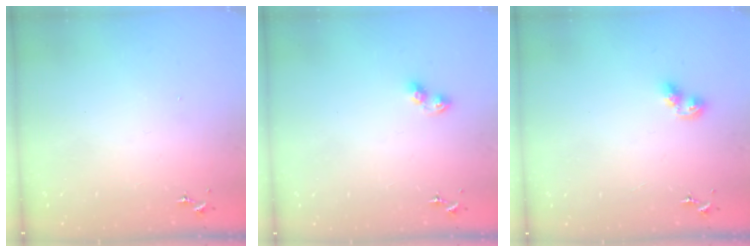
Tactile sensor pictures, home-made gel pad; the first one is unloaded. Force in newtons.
{"total": 4.8, "press": 4.7, "slide": 0.5}
{"total": 6.0, "press": 6.0, "slide": 0.3}